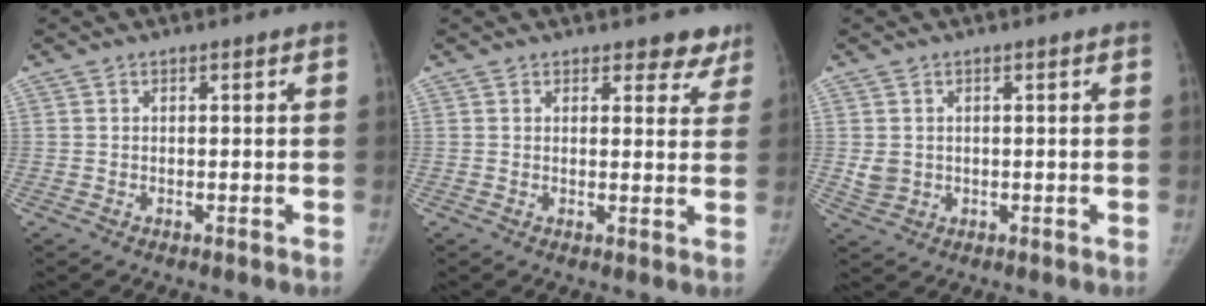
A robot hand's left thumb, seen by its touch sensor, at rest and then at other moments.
{"total": 5.0, "force": [4.2, 2.5, 1.1], "torque": [0.025, -0.024, 0.037]}
{"total": 3.0, "force": [0.2, 2.6, 1.4], "torque": [-0.020, -0.004, 0.013]}